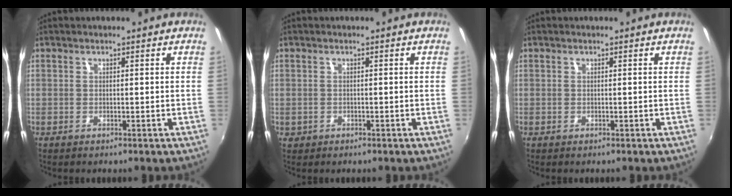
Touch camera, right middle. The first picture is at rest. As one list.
[{"total": 1.1, "force": [-0.4, 1.0, 0.4], "torque": [-0.009, -0.003, -0.005]}, {"total": 0.0}]